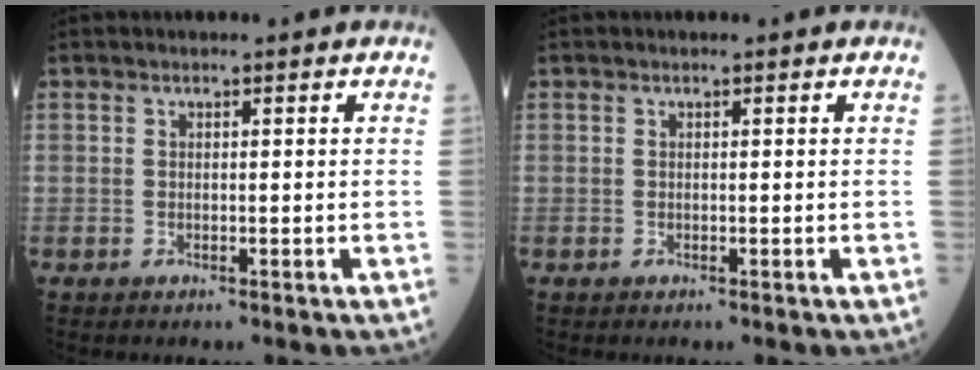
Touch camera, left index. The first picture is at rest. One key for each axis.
{"total": 0.0}